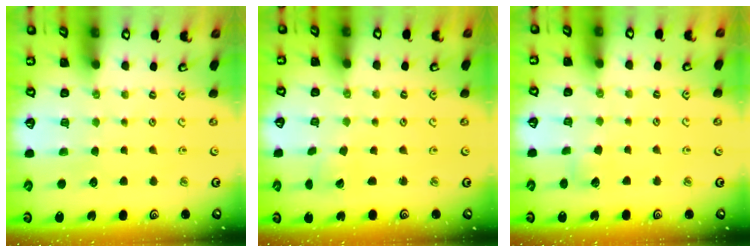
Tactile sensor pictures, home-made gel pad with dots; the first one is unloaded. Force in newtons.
{"total": 1.6, "press": 1.6, "slide": 0.1}
{"total": 3.8, "press": 3.8, "slide": 0.5}